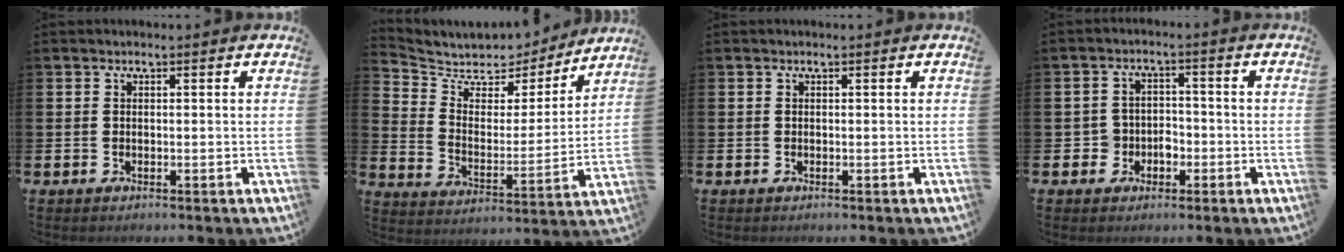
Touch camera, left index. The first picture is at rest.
{"total": 6.0, "force": [5.4, 2.6, 0.6], "torque": [-0.050, -0.047, 0.090]}
{"total": 0.0}
{"total": 3.3, "force": [-1.6, 2.9, 0.4], "torque": [-0.022, 0.007, -0.037]}